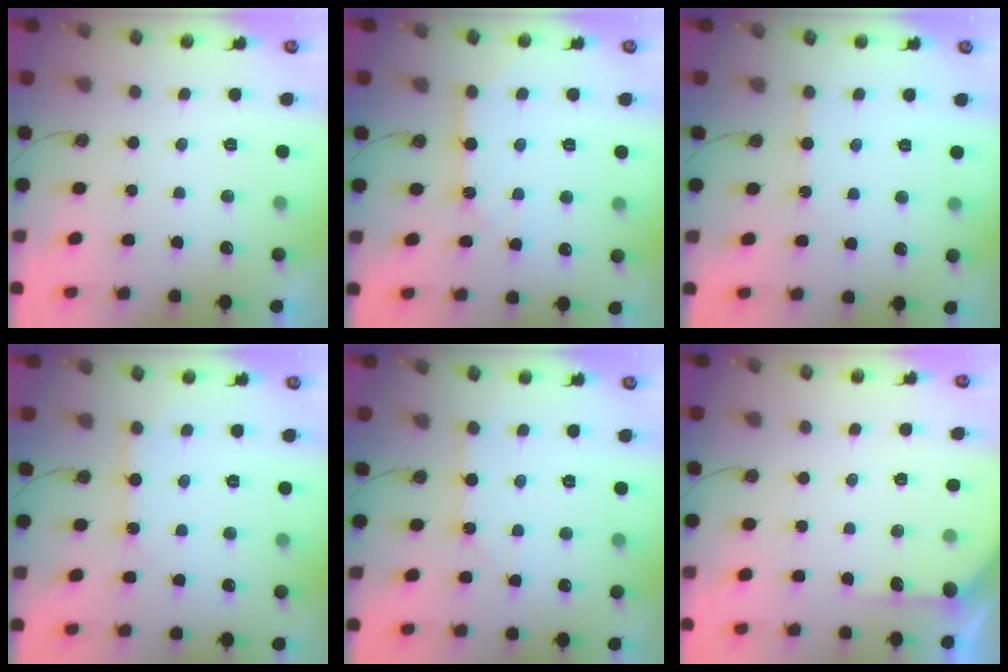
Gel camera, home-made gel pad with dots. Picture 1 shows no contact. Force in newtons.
{"total": 7.7, "press": 7.7, "slide": 0.3}
{"total": 4.2, "press": 4.2, "slide": 0.6}
{"total": 4.9, "press": 4.9, "slide": 0.4}
{"total": 1.9, "press": 1.9, "slide": 0.0}
{"total": 4.4, "press": 4.3, "slide": 0.5}